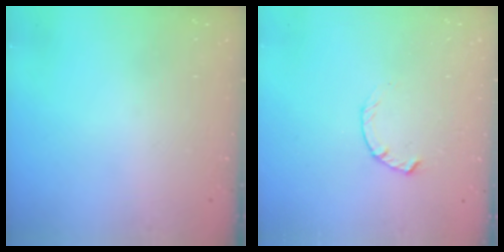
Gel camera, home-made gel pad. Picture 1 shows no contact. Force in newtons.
{"total": 1.8, "press": 1.8, "slide": 0.3}